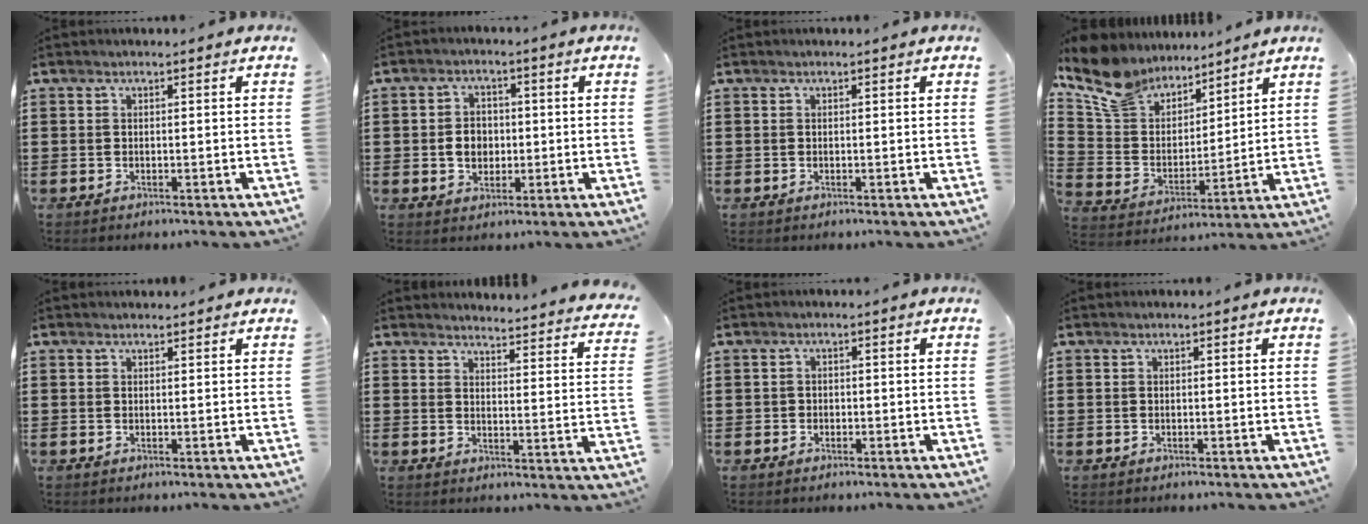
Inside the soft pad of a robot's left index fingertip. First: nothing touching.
{"total": 4.2, "force": [-0.3, 3.3, 2.6], "torque": [-0.050, 0.005, -0.011]}
{"total": 0.0}
{"total": 10.2, "force": [9.1, 4.1, 2.2], "torque": [-0.097, -0.053, 0.170]}
{"total": 0.7, "force": [0.7, 0.2, 0.1], "torque": [-0.003, 0.001, 0.013]}
{"total": 3.5, "force": [3.5, -0.1, 0.5], "torque": [-0.019, -0.029, 0.058]}
{"total": 0.9, "force": [-0.4, 0.8, 0.1], "torque": [-0.007, 0.003, -0.009]}
{"total": 0.0}